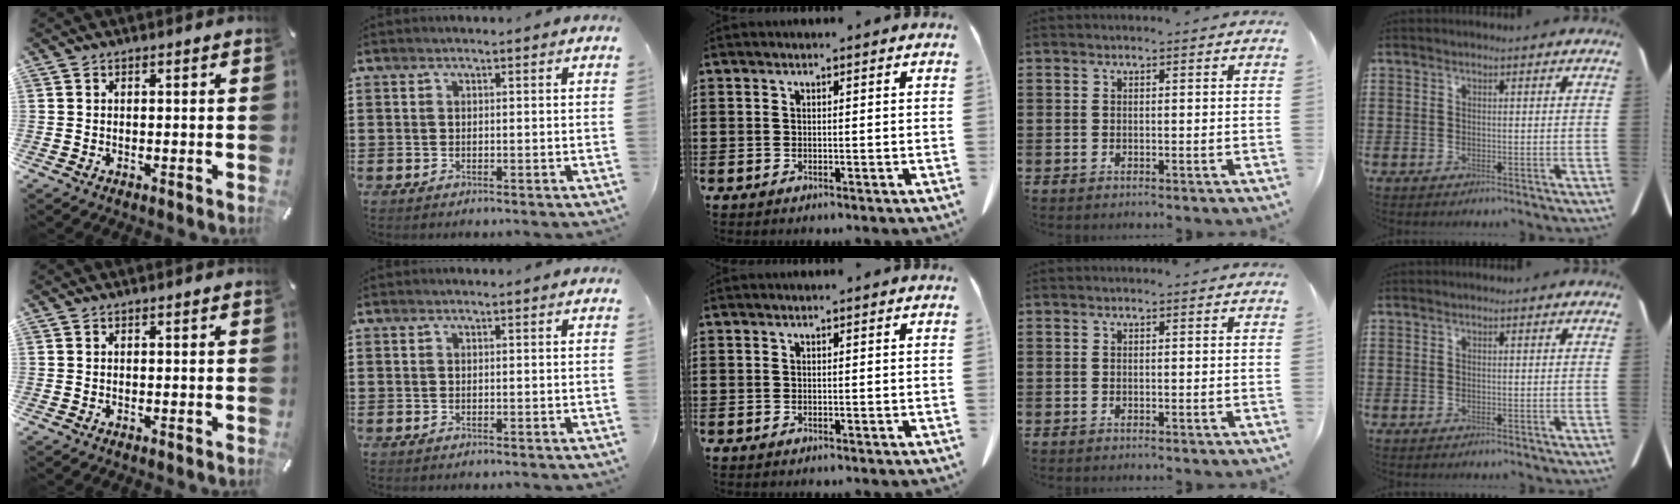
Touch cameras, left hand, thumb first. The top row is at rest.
{}